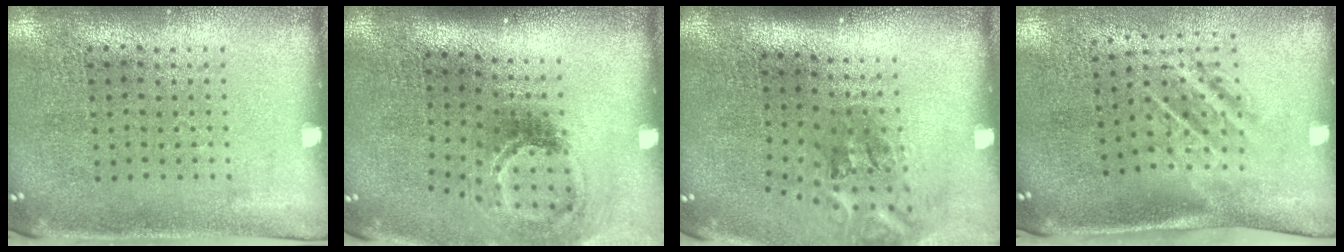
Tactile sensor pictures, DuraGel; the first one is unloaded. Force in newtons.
{"total": 2.1, "press": 1.3, "slide": 1.6}
{"total": 2.3, "press": 1.4, "slide": 1.9}
{"total": 1.7, "press": 1.1, "slide": 1.3}